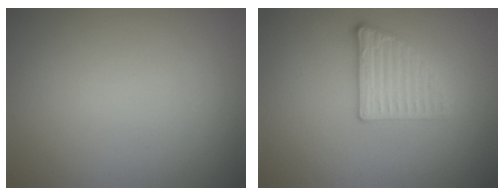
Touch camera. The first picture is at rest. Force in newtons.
{"total": 2.8, "press": 2.7, "slide": 0.9}